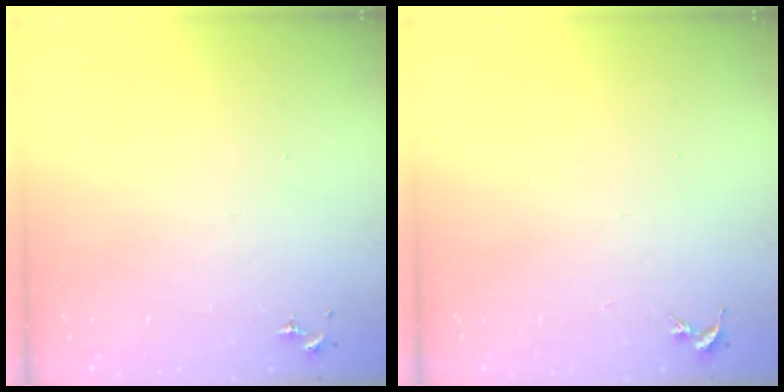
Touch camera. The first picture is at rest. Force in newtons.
{"total": 0.0}